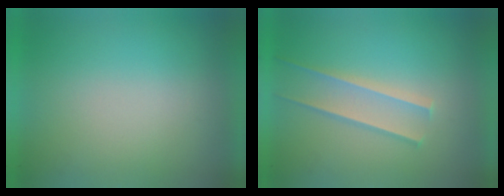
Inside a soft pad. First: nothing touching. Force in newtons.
{"total": 1.7}